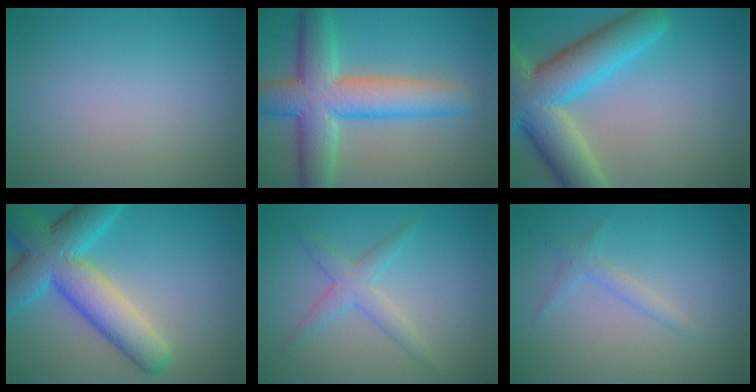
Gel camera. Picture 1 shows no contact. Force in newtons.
{"total": 9.1, "press": 9.0, "slide": 0.3}
{"total": 10.2, "press": 10.2, "slide": 0.6}
{"total": 9.0, "press": 9.0, "slide": 0.3}
{"total": 2.5, "press": 2.5, "slide": 0.1}
{"total": 1.3, "press": 1.3, "slide": 0.1}